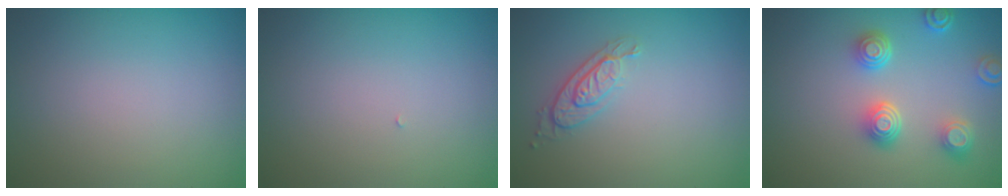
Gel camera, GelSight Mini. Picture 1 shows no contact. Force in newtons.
{"total": 0.0}
{"total": 2.0, "press": 1.8, "slide": 0.9}
{"total": 4.2, "press": 3.4, "slide": 2.6}